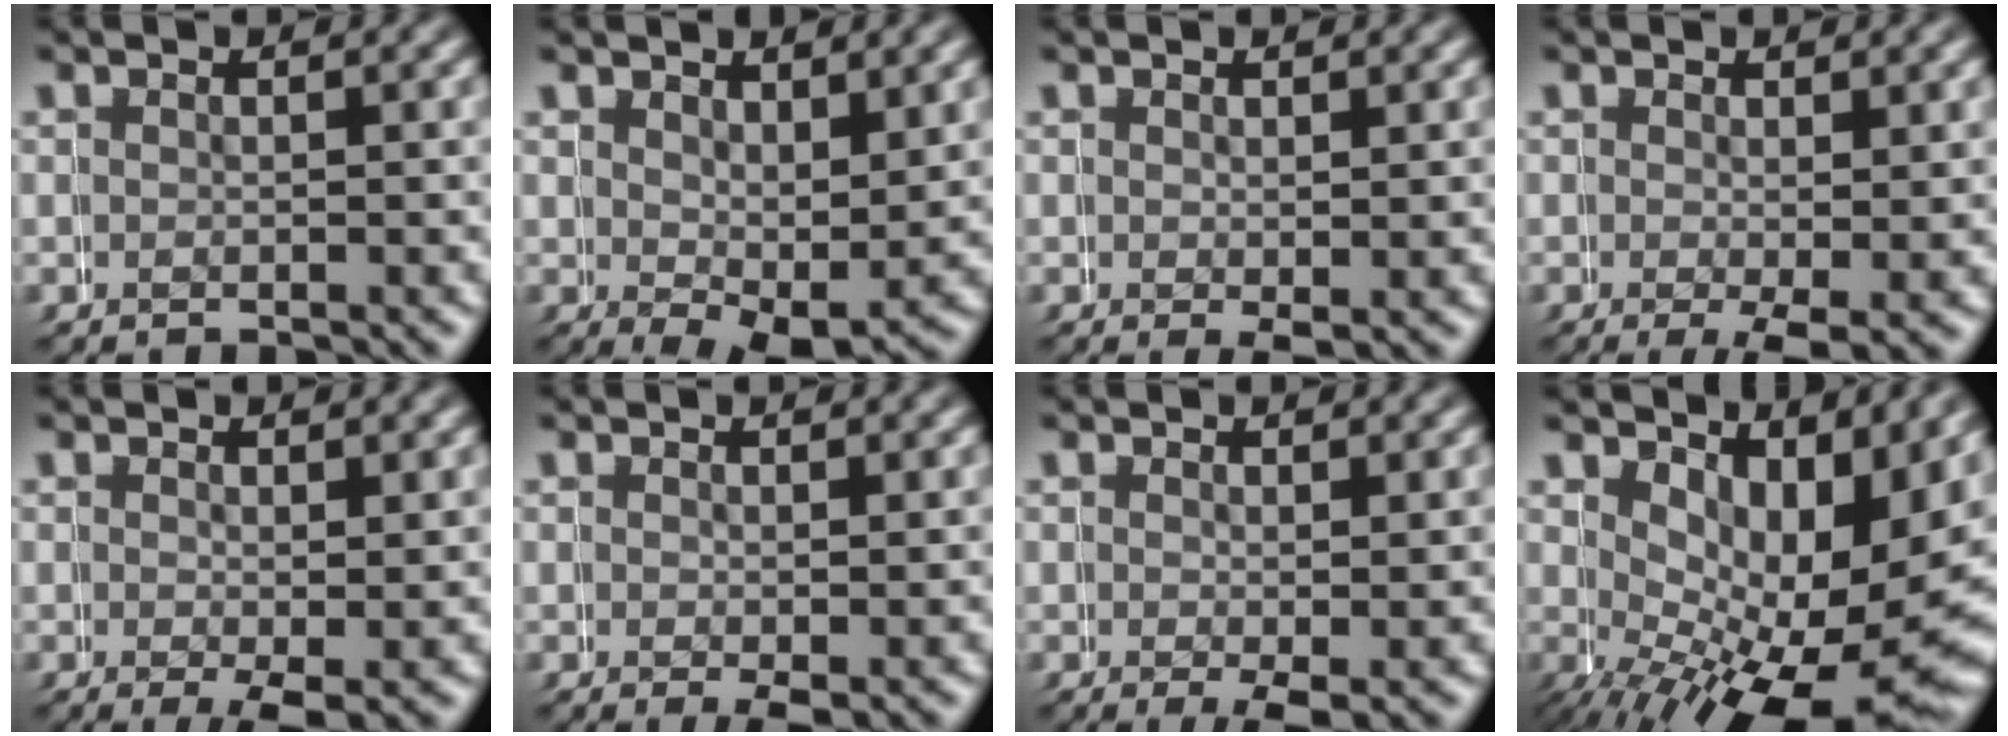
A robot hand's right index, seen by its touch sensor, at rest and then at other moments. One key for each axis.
{"total": 3.2, "fx": 0.1, "fy": 1.6, "fz": 2.8, "tx": -0.049, "ty": -0.030, "tz": 0.014}
{"total": 0.9, "fx": 0.2, "fy": 0.2, "fz": 0.9, "tx": -0.011, "ty": -0.008, "tz": 0.005}
{"total": 2.4, "fx": -0.8, "fy": 0.4, "fz": 2.2, "tx": -0.028, "ty": -0.016, "tz": -0.008}
{"total": 2.2, "fx": -0.7, "fy": 0.5, "fz": 2.0, "tx": -0.027, "ty": -0.015, "tz": -0.006}
{"total": 1.2, "fx": -0.2, "fy": 0.3, "fz": 1.1, "tx": -0.014, "ty": -0.009, "tz": 0.000}
{"total": 1.8, "fx": -0.6, "fy": 0.4, "fz": 1.7, "tx": -0.023, "ty": -0.013, "tz": -0.004}
{"total": 12.0, "fx": -2.4, "fy": 6.0, "fz": 10.1, "tx": -0.133, "ty": -0.055, "tz": -0.006}